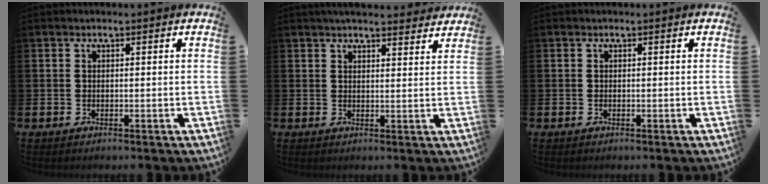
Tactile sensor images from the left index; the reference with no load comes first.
{"total": 3.4, "force": [3.4, 0.2, 0.5], "torque": [-0.011, -0.016, 0.060]}
{"total": 0.0}